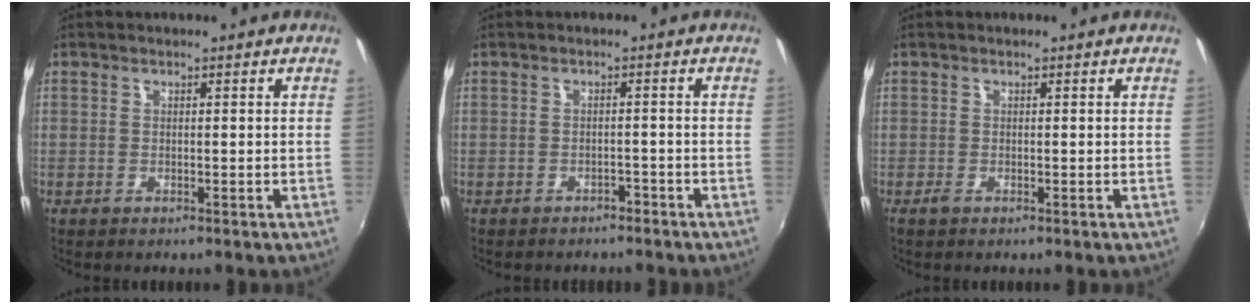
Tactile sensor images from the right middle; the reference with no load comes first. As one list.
[{"total": 4.1, "force": [-3.6, 1.7, 1.0], "torque": [-0.027, -0.008, -0.046]}, {"total": 0.9, "force": [-0.7, 0.3, 0.5], "torque": [-0.010, -0.003, -0.014]}]